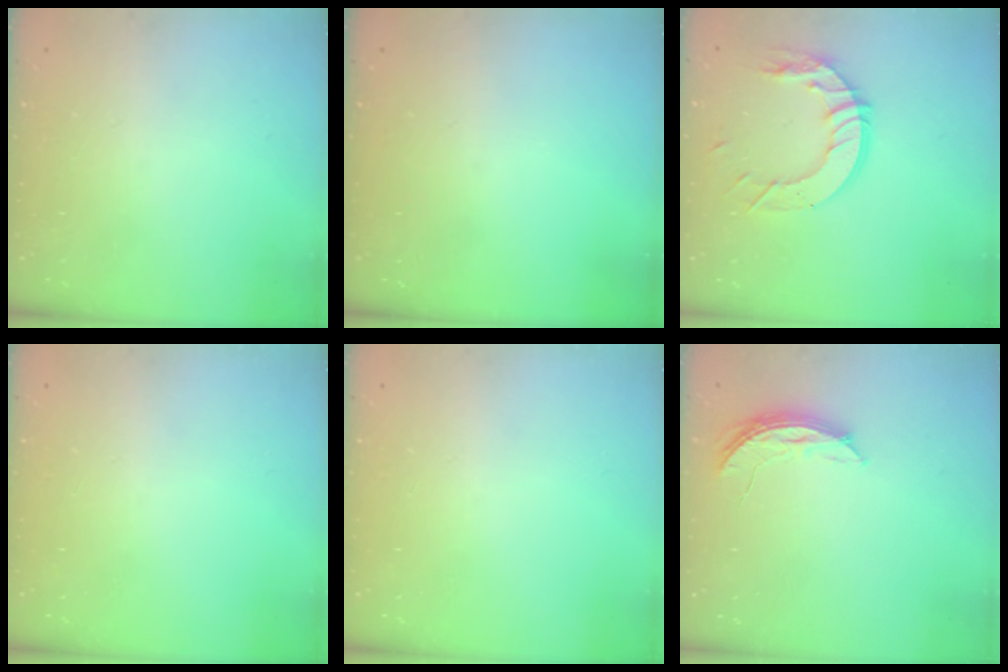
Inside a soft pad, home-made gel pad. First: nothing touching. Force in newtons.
{"total": 0.0}
{"total": 11.6, "press": 11.6, "slide": 1.2}
{"total": 0.0}
{"total": 0.0}
{"total": 5.9, "press": 5.9, "slide": 0.4}